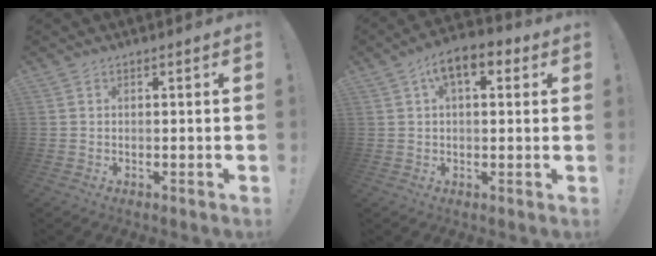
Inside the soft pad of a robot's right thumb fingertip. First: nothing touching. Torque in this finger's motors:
{"motor_torque": [-0.17, 1.13, 0.72, 0.02, 0.29]}